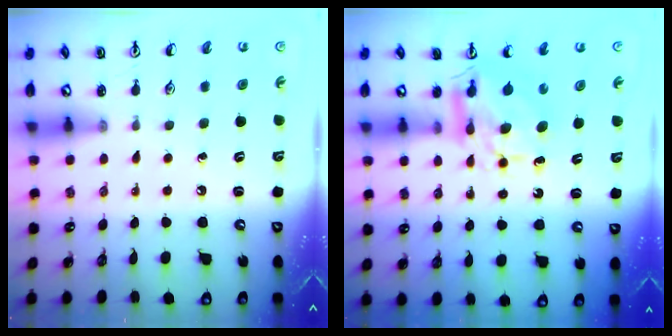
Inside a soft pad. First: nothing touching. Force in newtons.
{"total": 8.4, "press": 8.4, "slide": 0.9}